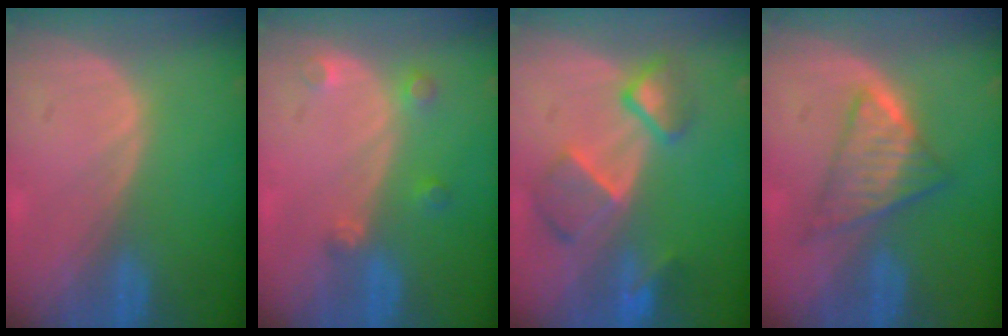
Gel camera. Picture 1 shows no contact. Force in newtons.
{"total": 2.6, "press": 2.6, "slide": 0.5}
{"total": 7.3, "press": 6.6, "slide": 2.9}
{"total": 6.2, "press": 5.8, "slide": 2.1}